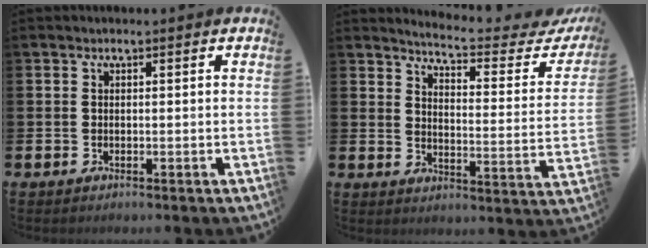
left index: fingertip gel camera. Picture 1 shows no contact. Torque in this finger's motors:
{"motor_torque": [1.01, -1.13, 0.16, 0.01]}